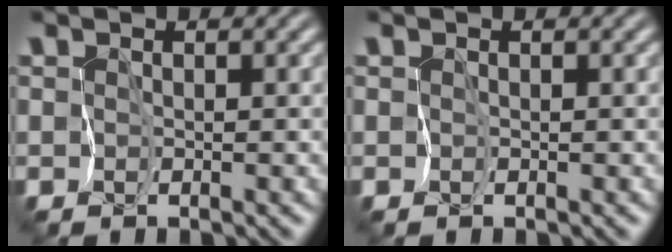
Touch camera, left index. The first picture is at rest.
{"total": 0.0}